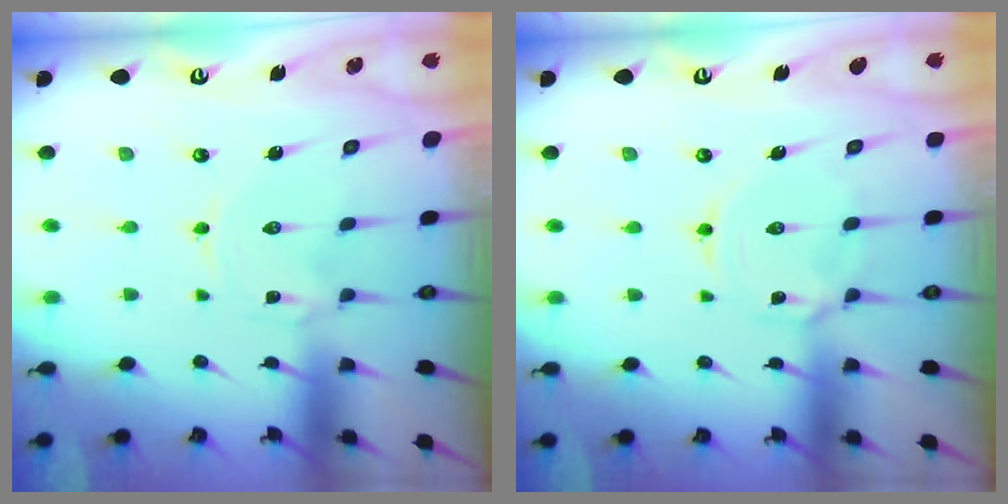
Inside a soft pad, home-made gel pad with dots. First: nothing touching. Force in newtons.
{"total": 4.8, "press": 4.7, "slide": 0.5}